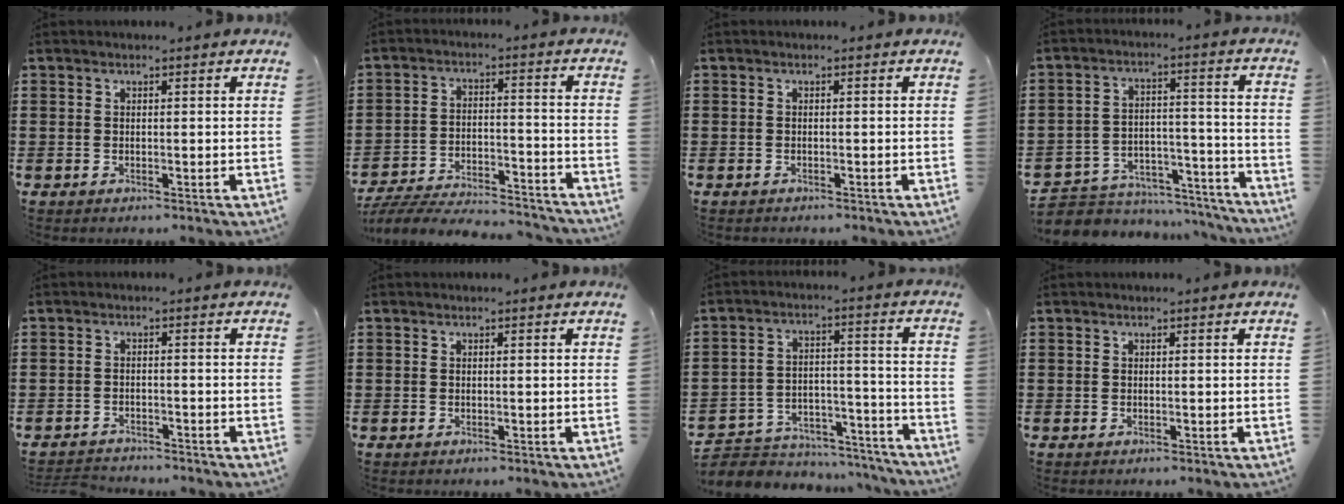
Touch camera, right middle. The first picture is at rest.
{"total": 6.6, "force": [-6.4, 0.8, 1.4], "torque": [-0.038, 0.006, -0.130]}
{"total": 0.6, "force": [-0.6, 0.2, -0.1], "torque": [0.001, 0.002, -0.013]}
{"total": 5.3, "force": [-5.0, 1.9, 0.1], "torque": [-0.004, 0.017, -0.102]}
{"total": 2.4, "force": [-2.3, 0.5, -0.1], "torque": [-0.006, -0.001, -0.051]}
{"total": 0.0}
{"total": 5.3, "force": [-4.9, 1.8, 0.2], "torque": [-0.004, 0.014, -0.101]}
{"total": 0.0}